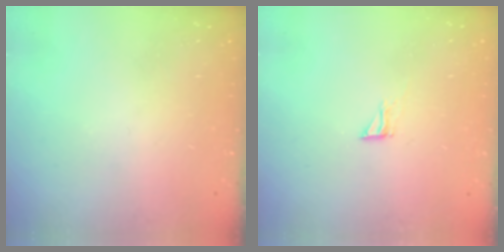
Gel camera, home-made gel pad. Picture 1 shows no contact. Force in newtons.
{"total": 4.6, "press": 4.5, "slide": 0.5}